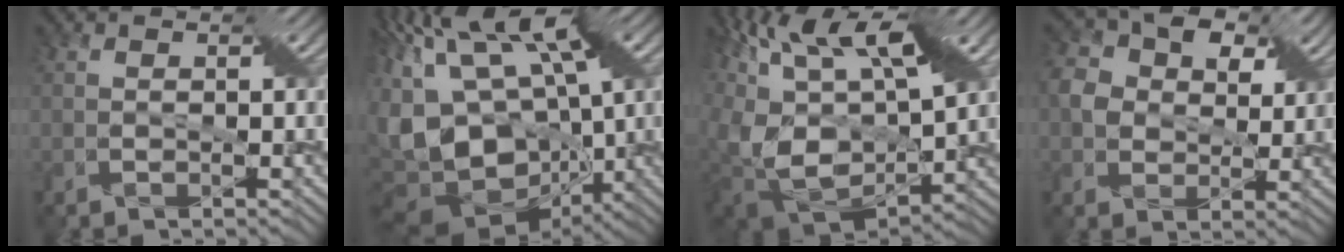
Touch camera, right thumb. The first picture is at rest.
{"total": 16.9, "force": [-0.8, 10.1, 13.5], "torque": [-0.263, -0.005, 0.013]}
{"total": 16.7, "force": [4.7, 8.3, 13.7], "torque": [-0.252, 0.040, 0.127]}
{"total": 7.6, "force": [2.6, 5.9, 3.9], "torque": [-0.089, 0.003, 0.034]}